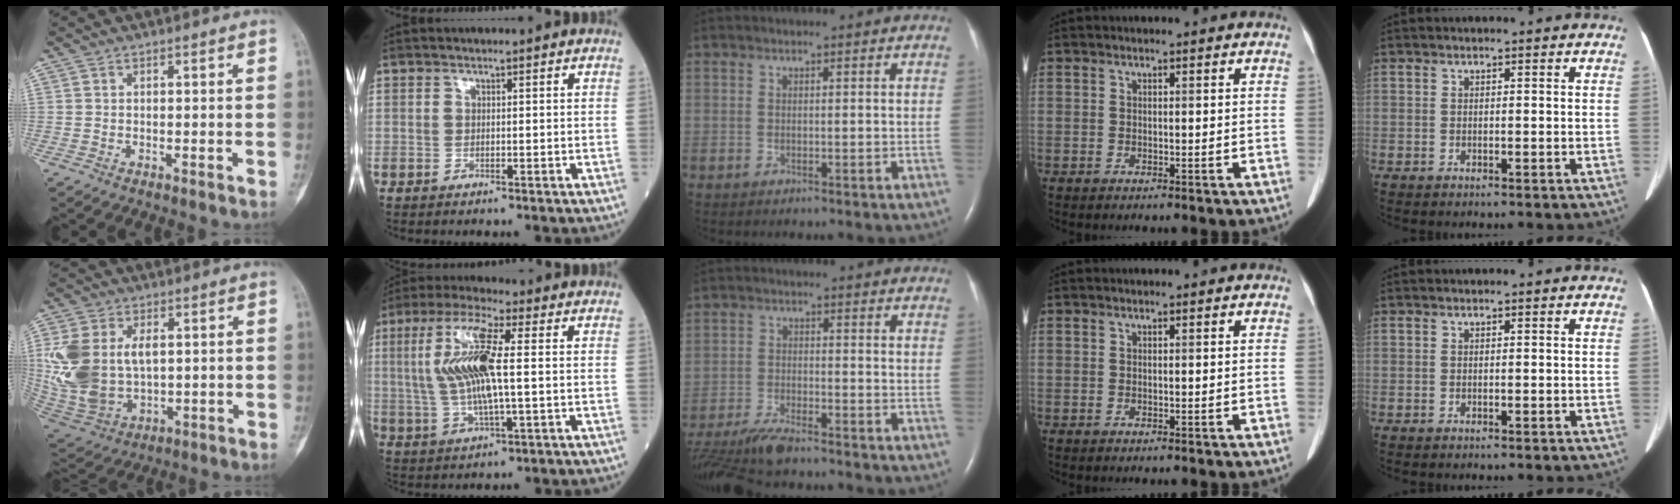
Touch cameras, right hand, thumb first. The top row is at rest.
{"thumb": {"total": 16.5, "force": [2.2, 10.8, 12.3], "torque": [-0.259, -0.010, 0.059]}, "index": {"total": 11.8, "force": [1.3, 1.9, 11.6], "torque": [-0.247, 0.010, 0.024]}, "middle": {"total": 10.7, "force": [-9.4, 1.1, 5.0], "torque": [-0.092, -0.024, -0.160]}}